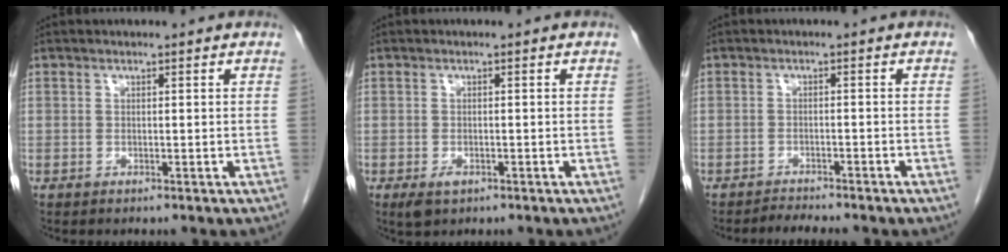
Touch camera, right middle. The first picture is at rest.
{"total": 2.1, "force": [-1.1, 1.1, 1.4], "torque": [-0.028, -0.002, -0.010]}
{"total": 2.3, "force": [-2.2, -0.6, 0.4], "torque": [-0.012, -0.010, -0.038]}